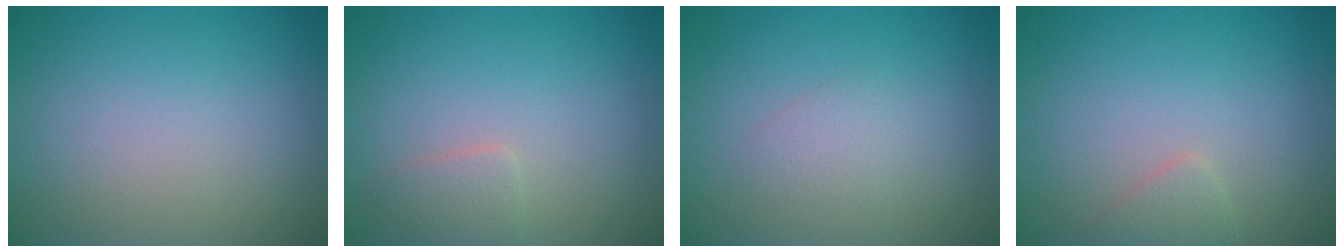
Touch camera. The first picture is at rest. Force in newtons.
{"total": 1.5, "press": 1.5, "slide": 0.1}
{"total": 1.4, "press": 1.4, "slide": 0.0}
{"total": 1.2, "press": 1.1, "slide": 0.1}